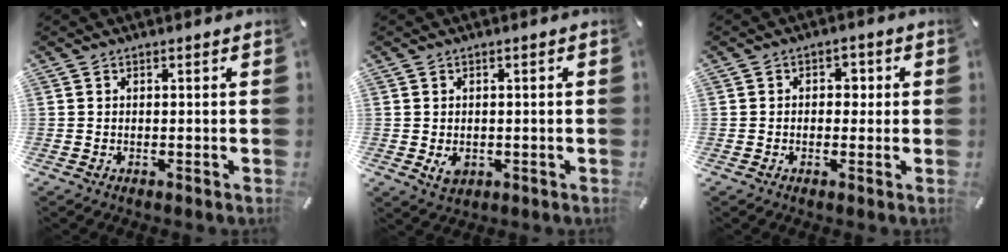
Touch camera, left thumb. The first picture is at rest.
{"total": 3.1, "force": [-0.7, 2.4, 1.8], "torque": [-0.028, -0.001, -0.014]}
{"total": 3.0, "force": [-0.3, 2.4, 1.8], "torque": [-0.020, 0.005, -0.014]}